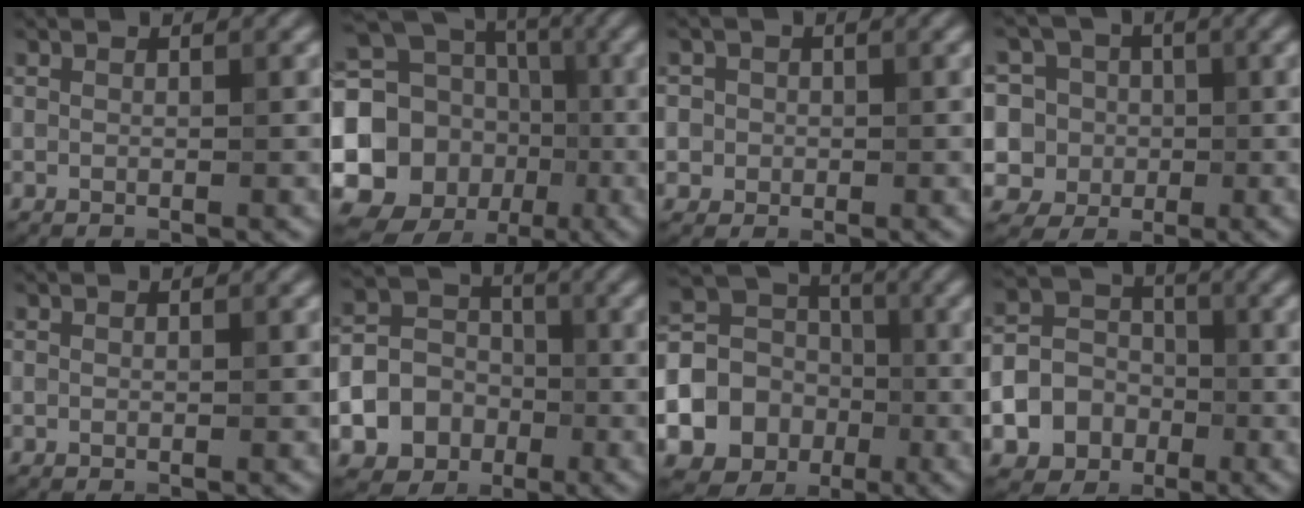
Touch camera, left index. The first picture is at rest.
{"total": 18.0, "force": [-1.9, 16.3, 7.3], "torque": [-0.173, 0.000, -0.059]}
{"total": 2.8, "force": [0.4, 2.7, 0.7], "torque": [0.011, 0.012, -0.004]}
{"total": 10.3, "force": [3.5, 8.8, 4.1], "torque": [-0.093, 0.043, 0.031]}
{"total": 0.0}
{"total": 9.6, "force": [-3.6, 8.5, 2.8], "torque": [-0.053, -0.023, -0.077]}
{"total": 15.6, "force": [-4.0, 14.4, 4.5], "torque": [-0.122, -0.016, -0.093]}
{"total": 8.3, "force": [-3.2, 7.3, 2.5], "torque": [-0.039, -0.013, -0.069]}